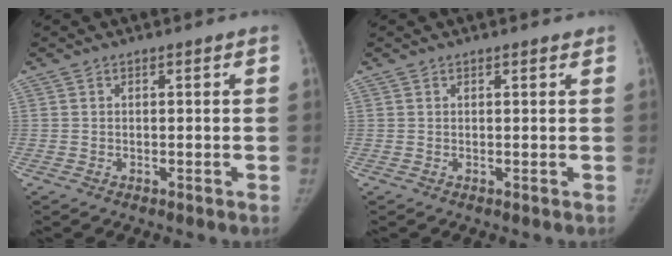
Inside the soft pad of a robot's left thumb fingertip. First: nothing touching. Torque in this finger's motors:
{"motor_torque": [0.17, 0.02, 0.48, -0.39, -0.02]}